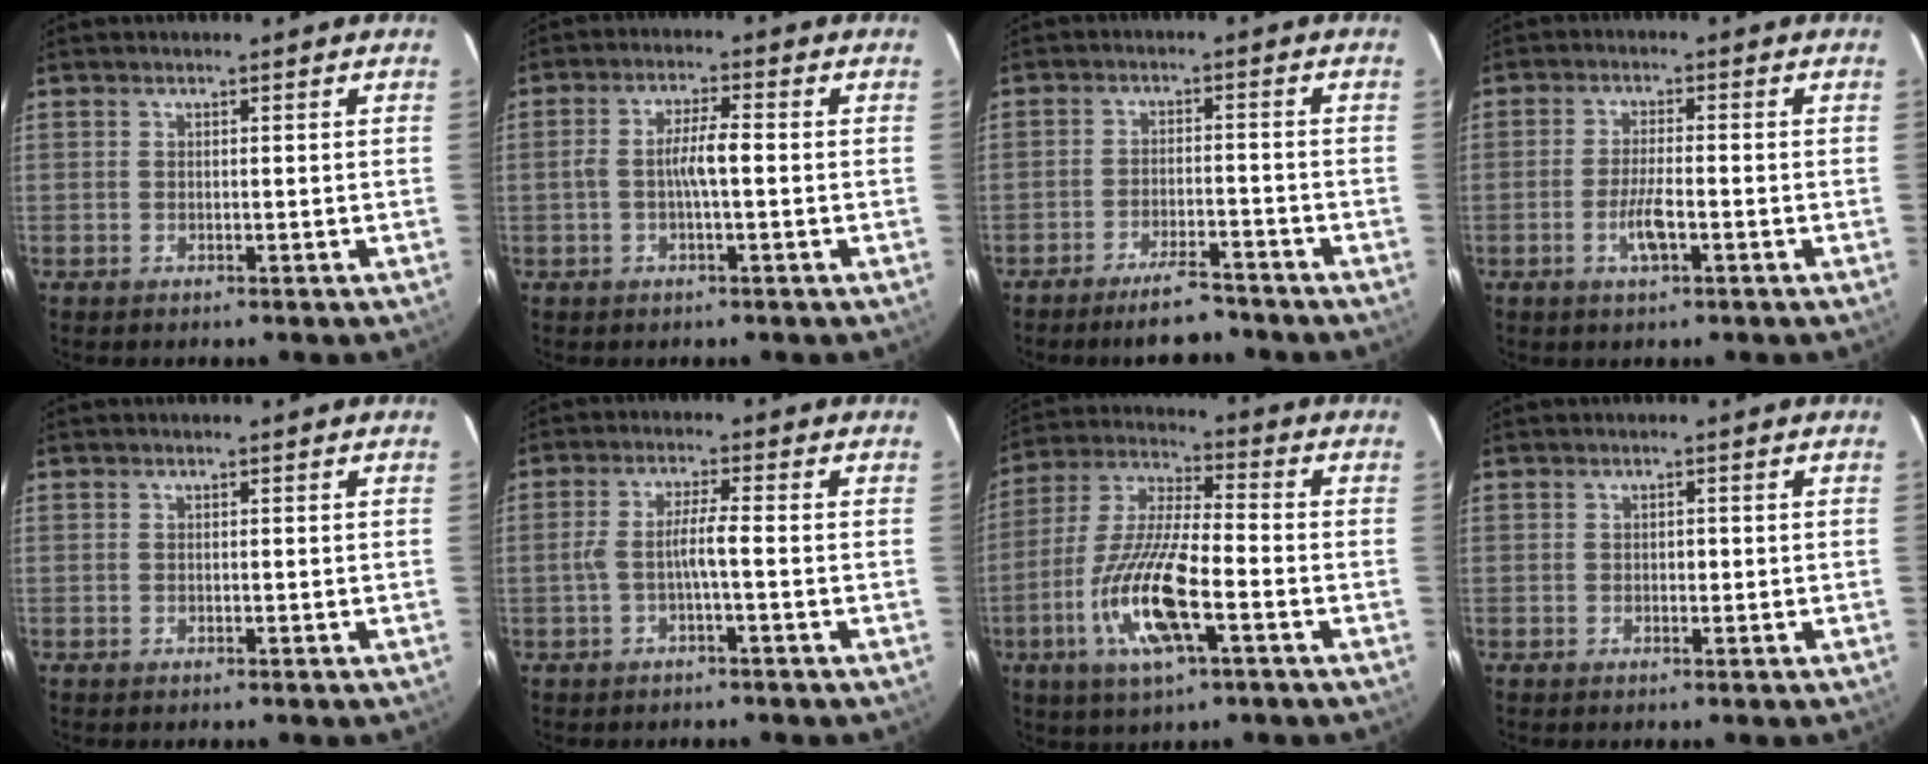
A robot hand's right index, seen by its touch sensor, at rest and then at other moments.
{"total": 4.5, "force": [-0.5, 0.7, 4.5], "torque": [-0.086, 0.011, -0.008]}
{"total": 6.1, "force": [-5.2, 1.1, 2.9], "torque": [-0.051, -0.008, -0.090]}
{"total": 4.1, "force": [-1.6, 0.7, 3.7], "torque": [-0.075, -0.002, -0.030]}
{"total": 0.0}
{"total": 3.8, "force": [-0.9, 0.0, 3.7], "torque": [-0.071, 0.010, -0.016]}
{"total": 14.7, "force": [-5.3, 2.8, 13.4], "torque": [-0.279, -0.010, -0.095]}
{"total": 0.7, "force": [-0.1, 0.5, 0.5], "torque": [-0.008, 0.002, -0.002]}